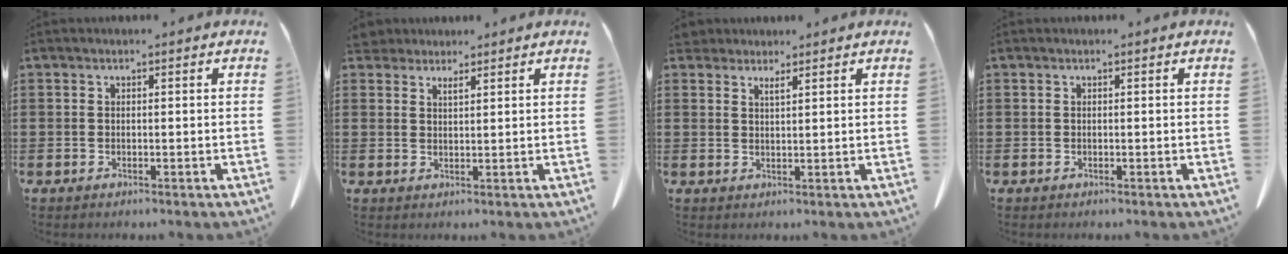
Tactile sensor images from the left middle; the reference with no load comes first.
{"total": 2.3, "force": [2.0, 0.7, 0.7], "torque": [-0.012, -0.002, 0.038]}
{"total": 2.0, "force": [1.8, 0.3, 0.8], "torque": [-0.020, 0.001, 0.034]}
{"total": 0.0}